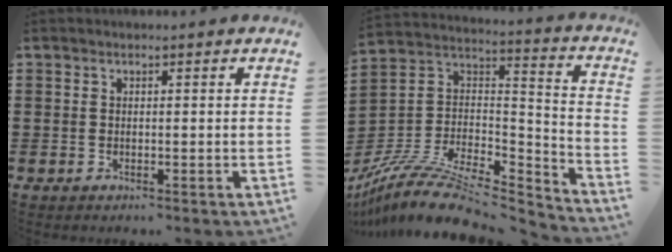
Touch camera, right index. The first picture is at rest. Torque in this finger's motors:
{"motor_torque": [-0.66, 0.69, 0.25, 0.10]}